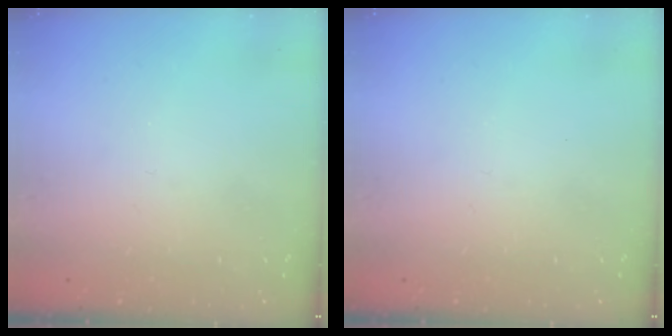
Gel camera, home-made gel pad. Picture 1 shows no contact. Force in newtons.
{"total": 0.0}